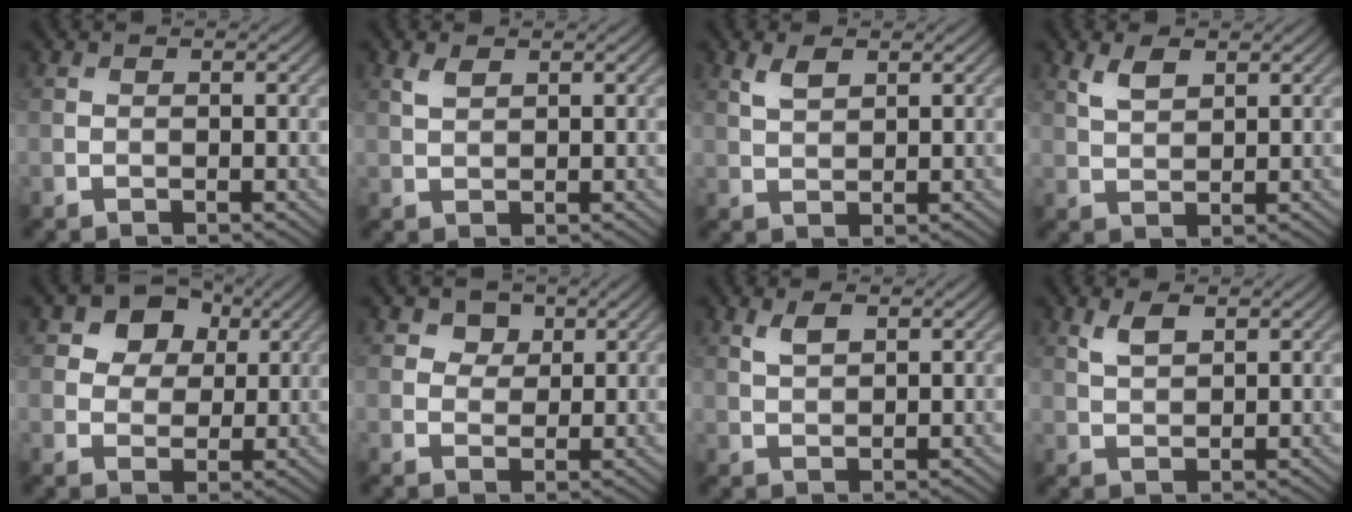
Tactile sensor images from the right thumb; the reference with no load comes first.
{"total": 1.7, "force": [1.0, 0.8, 1.1], "torque": [-0.029, 0.002, 0.023]}
{"total": 2.6, "force": [1.5, 1.2, 1.7], "torque": [-0.041, 0.000, 0.034]}
{"total": 3.1, "force": [1.8, 1.4, 2.1], "torque": [-0.050, -0.001, 0.040]}
{"total": 8.4, "force": [4.1, 6.3, 3.6], "torque": [-0.096, 0.006, 0.067]}
{"total": 2.9, "force": [1.6, 2.2, 1.0], "torque": [-0.019, -0.008, 0.028]}
{"total": 2.4, "force": [1.3, 1.1, 1.7], "torque": [-0.039, 0.001, 0.029]}
{"total": 2.9, "force": [1.7, 1.2, 2.0], "torque": [-0.047, 0.000, 0.036]}